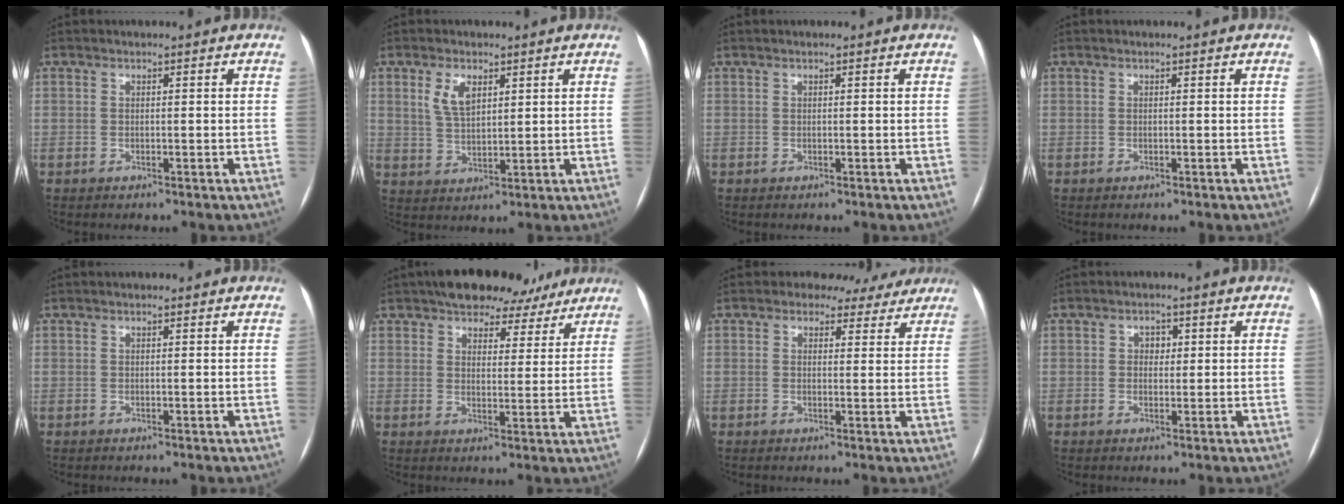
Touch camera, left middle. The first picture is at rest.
{"total": 4.8, "force": [2.3, 2.3, 3.5], "torque": [-0.074, 0.005, 0.049]}
{"total": 0.0}
{"total": 0.0}
{"total": 0.6, "force": [0.4, 0.2, 0.3], "torque": [-0.011, 0.006, 0.007]}
{"total": 12.1, "force": [9.8, 5.5, 4.3], "torque": [-0.038, 0.025, 0.126]}
{"total": 5.9, "force": [5.0, 3.1, 0.7], "torque": [0.005, 0.005, 0.046]}
{"total": 2.0, "force": [0.5, 1.5, 1.2], "torque": [-0.016, 0.006, 0.007]}